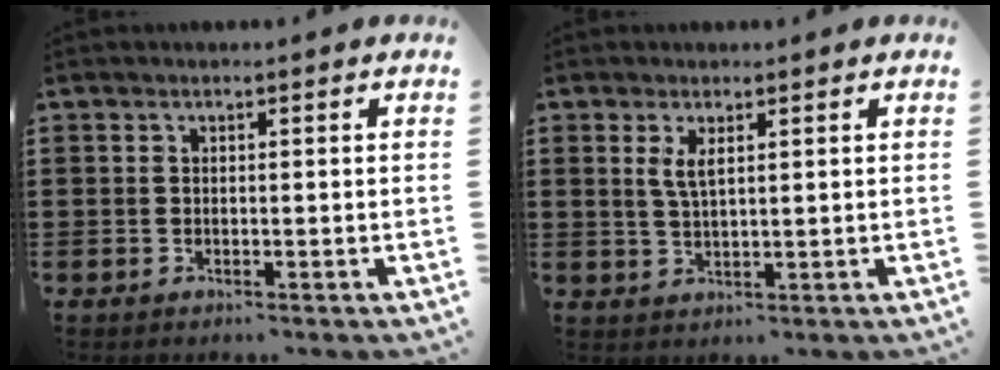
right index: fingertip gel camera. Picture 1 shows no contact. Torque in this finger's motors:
{"motor_torque": [0.56, 0.15, 0.10, 0.07]}